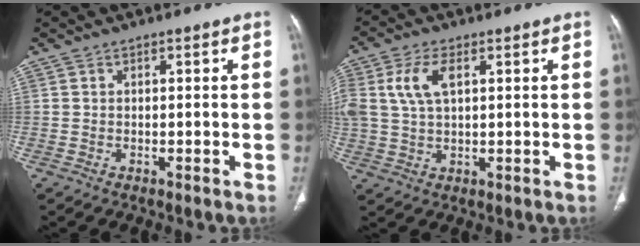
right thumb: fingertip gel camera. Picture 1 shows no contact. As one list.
[{"total": 7.7, "force": [2.3, 4.1, 6.1], "torque": [-0.137, 0.007, 0.049]}]